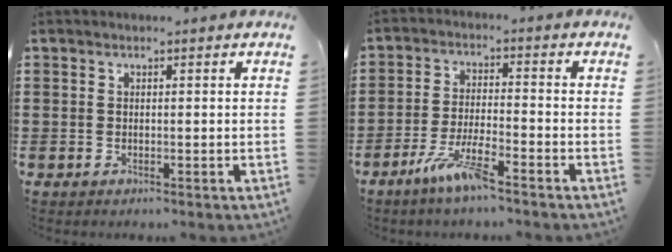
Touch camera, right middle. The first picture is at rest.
{"total": 6.5, "force": [-4.5, 0.7, 4.7], "torque": [-0.100, -0.007, -0.084]}